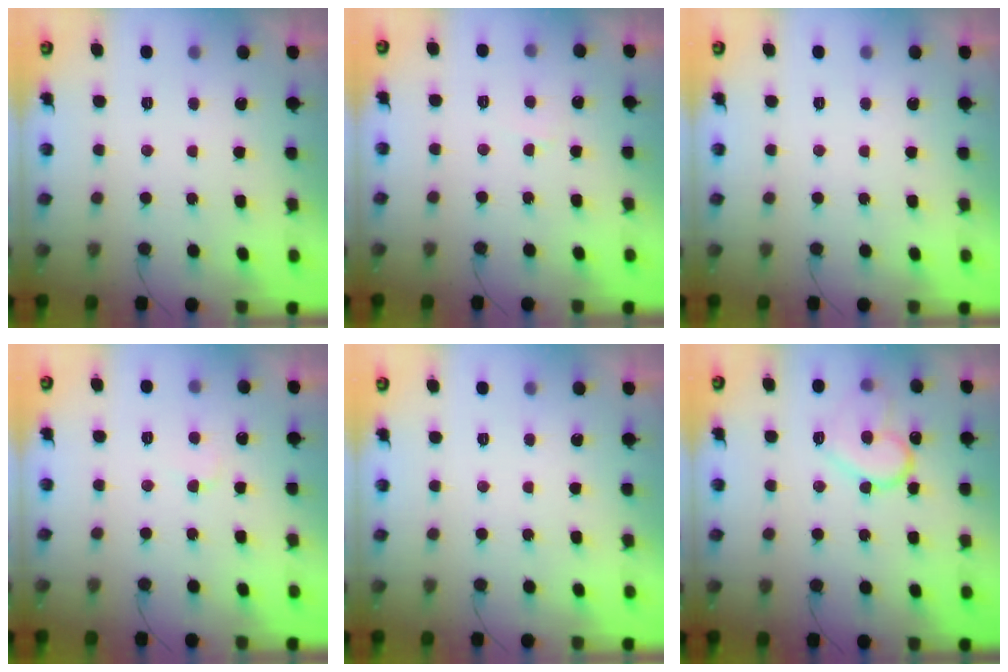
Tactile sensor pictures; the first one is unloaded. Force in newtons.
{"total": 2.6, "press": 2.6, "slide": 0.1}
{"total": 0.0}
{"total": 3.0, "press": 3.0, "slide": 0.3}
{"total": 0.0}
{"total": 13.2, "press": 13.2, "slide": 1.4}